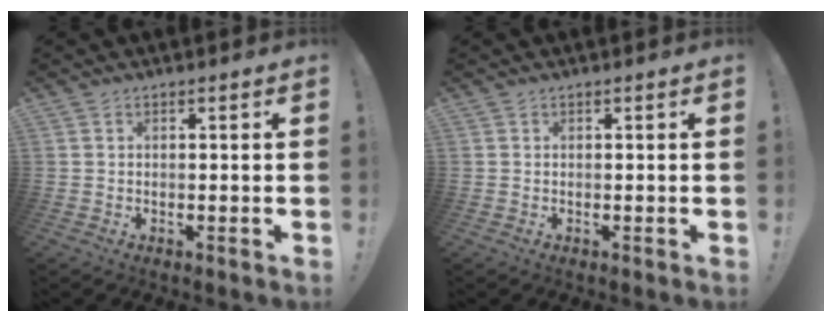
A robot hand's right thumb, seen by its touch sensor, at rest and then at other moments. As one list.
[{"total": 0.0}]